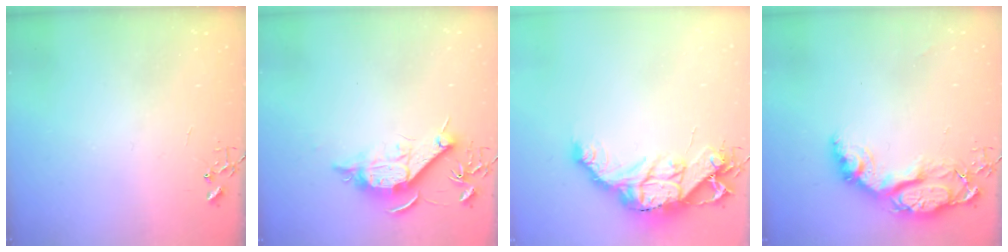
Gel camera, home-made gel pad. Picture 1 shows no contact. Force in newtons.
{"total": 12.0, "press": 12.0, "slide": 0.6}
{"total": 16.7, "press": 16.6, "slide": 1.4}
{"total": 15.4, "press": 15.3, "slide": 1.2}